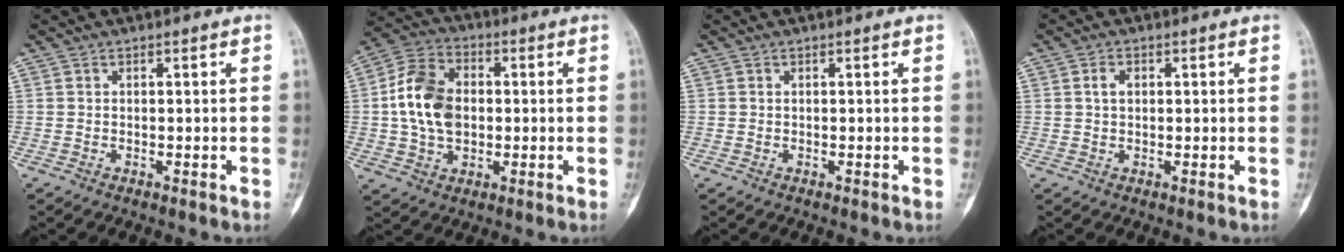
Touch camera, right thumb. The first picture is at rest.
{"total": 13.0, "force": [0.3, 9.2, 9.1], "torque": [-0.154, 0.018, 0.001]}
{"total": 0.0}
{"total": 2.0, "force": [0.5, 1.4, 1.4], "torque": [-0.023, 0.006, 0.008]}